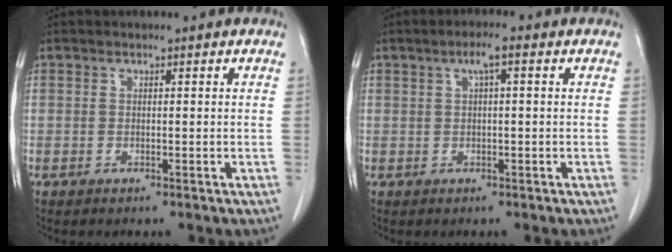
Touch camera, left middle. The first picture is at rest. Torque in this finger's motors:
{"motor_torque": [0.79, -0.26, -0.06, 0.03]}